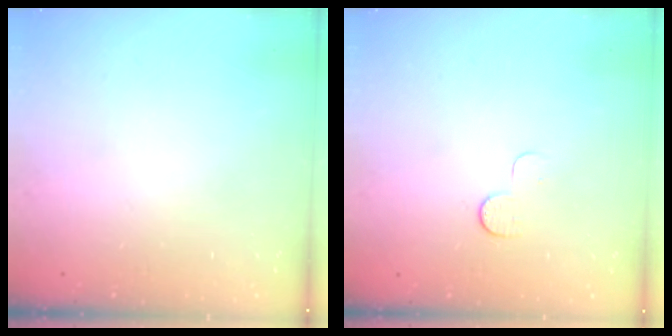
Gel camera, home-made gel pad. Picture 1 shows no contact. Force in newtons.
{"total": 5.1, "press": 5.1, "slide": 0.5}